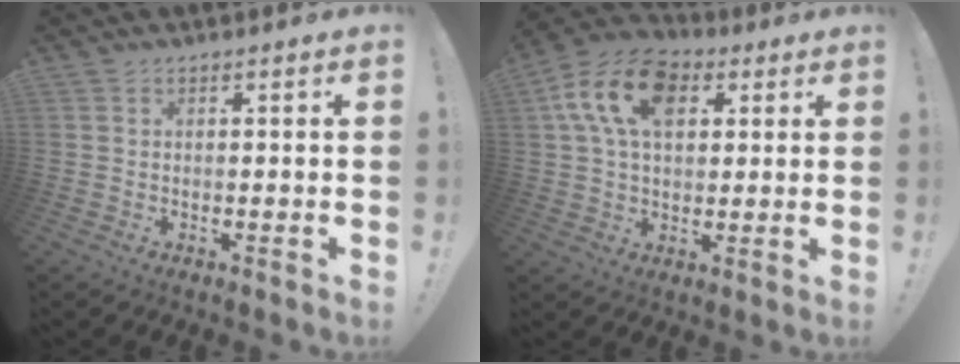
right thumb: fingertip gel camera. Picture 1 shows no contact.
{"total": 16.4, "force": [5.6, 10.5, 11.2], "torque": [-0.191, -0.001, 0.104]}